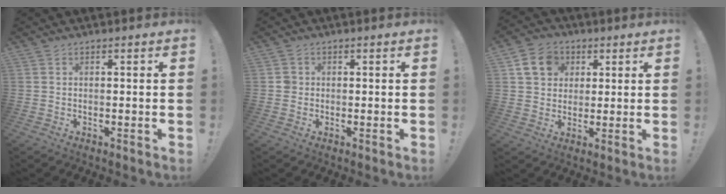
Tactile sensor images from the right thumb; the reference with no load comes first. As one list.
[{"total": 2.0, "force": [-0.1, 1.9, 0.7], "torque": [-0.007, 0.005, -0.003]}, {"total": 10.3, "force": [4.1, 8.6, 4.1], "torque": [-0.063, -0.006, 0.086]}]